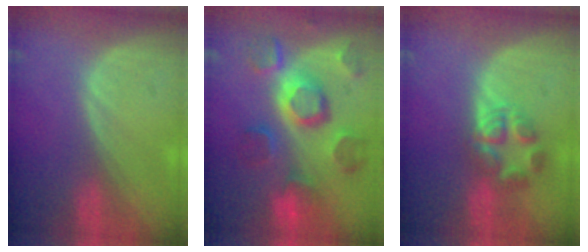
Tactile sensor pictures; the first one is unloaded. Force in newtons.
{"total": 11.7, "press": 10.2, "slide": 5.7}
{"total": 5.6, "press": 5.5, "slide": 1.1}